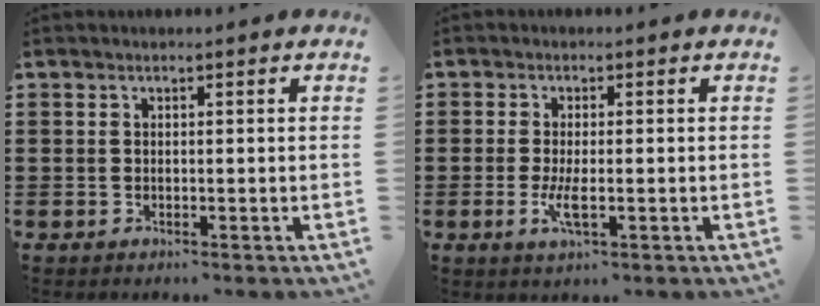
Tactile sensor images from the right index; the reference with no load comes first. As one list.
[{"total": 3.3, "force": [-0.8, 0.8, 3.1], "torque": [-0.067, -0.009, -0.017]}]